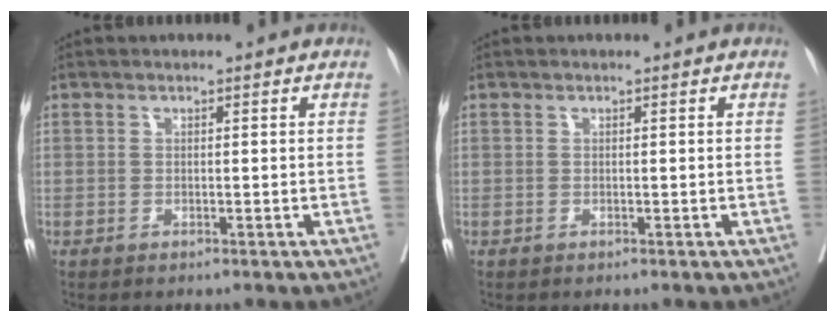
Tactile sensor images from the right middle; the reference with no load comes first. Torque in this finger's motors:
{"motor_torque": [-0.01, -0.01, 0.00, 0.00]}